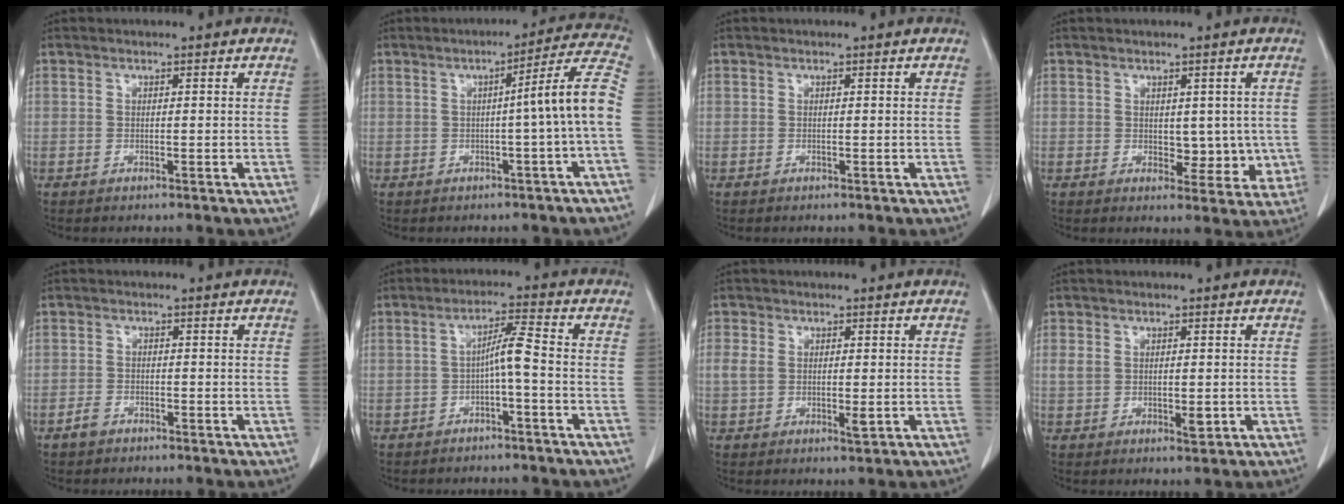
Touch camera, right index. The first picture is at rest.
{"total": 8.7, "force": [-1.1, -1.6, 8.5], "torque": [-0.109, 0.018, -0.017]}
{"total": 0.0}
{"total": 5.0, "force": [-0.1, 3.1, 4.0], "torque": [-0.034, -0.001, 0.009]}
{"total": 1.6, "force": [-1.2, 1.0, 0.5], "torque": [-0.017, 0.002, -0.020]}
{"total": 4.3, "force": [-1.0, -0.1, 4.1], "torque": [-0.071, 0.015, -0.016]}
{"total": 4.1, "force": [0.0, 2.1, 3.5], "torque": [-0.070, -0.004, 0.004]}
{"total": 3.7, "force": [0.0, 2.1, 3.1], "torque": [-0.055, -0.003, 0.008]}